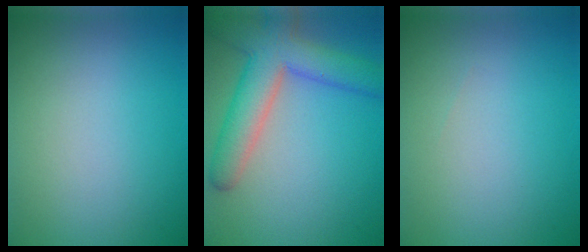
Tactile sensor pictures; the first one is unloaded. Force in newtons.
{"total": 7.6, "press": 7.5, "slide": 0.5}
{"total": 0.0}